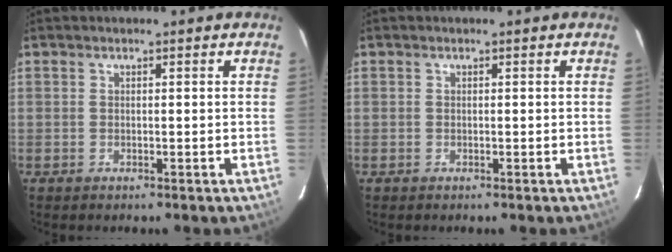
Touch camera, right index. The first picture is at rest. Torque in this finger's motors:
{"motor_torque": [-1.36, -0.78, -1.05, -0.21]}